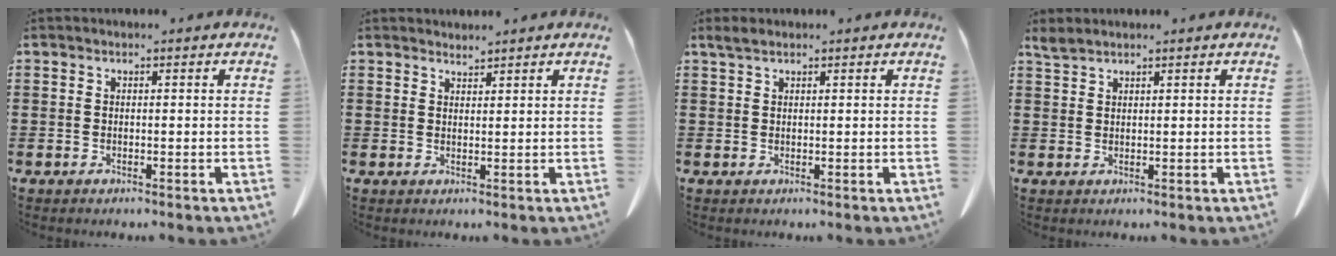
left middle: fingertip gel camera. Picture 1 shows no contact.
{"total": 1.5, "force": [1.5, 0.0, -0.1], "torque": [-0.003, 0.000, 0.030]}
{"total": 1.3, "force": [1.0, 0.3, 0.8], "torque": [-0.020, 0.000, 0.019]}
{"total": 1.8, "force": [1.6, 0.3, 0.7], "torque": [-0.020, -0.001, 0.031]}